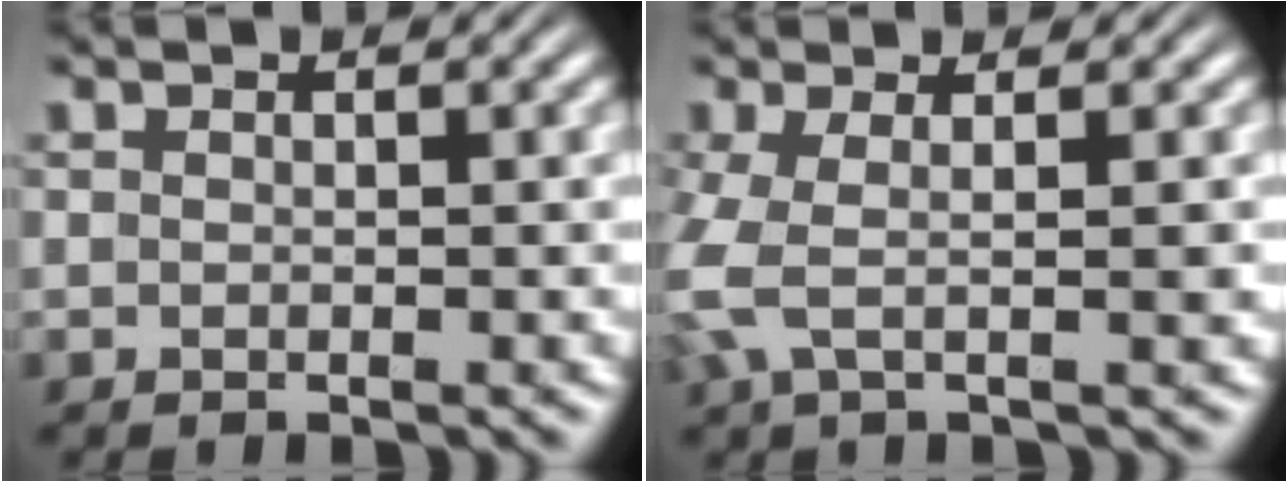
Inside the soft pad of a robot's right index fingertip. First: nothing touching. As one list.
[{"total": 3.8, "force": [-0.1, 1.9, 3.2], "torque": [-0.094, -0.015, 0.002]}]